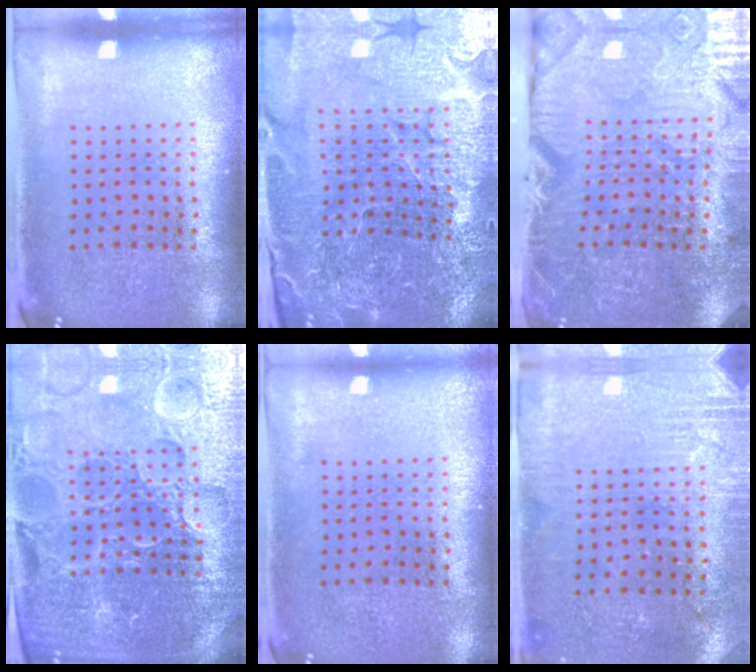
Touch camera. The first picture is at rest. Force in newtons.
{"total": 4.9, "press": 4.7, "slide": 1.4}
{"total": 3.9, "press": 3.9, "slide": 0.5}
{"total": 5.6, "press": 5.1, "slide": 2.3}
{"total": 0.0}
{"total": 2.9, "press": 2.7, "slide": 1.1}